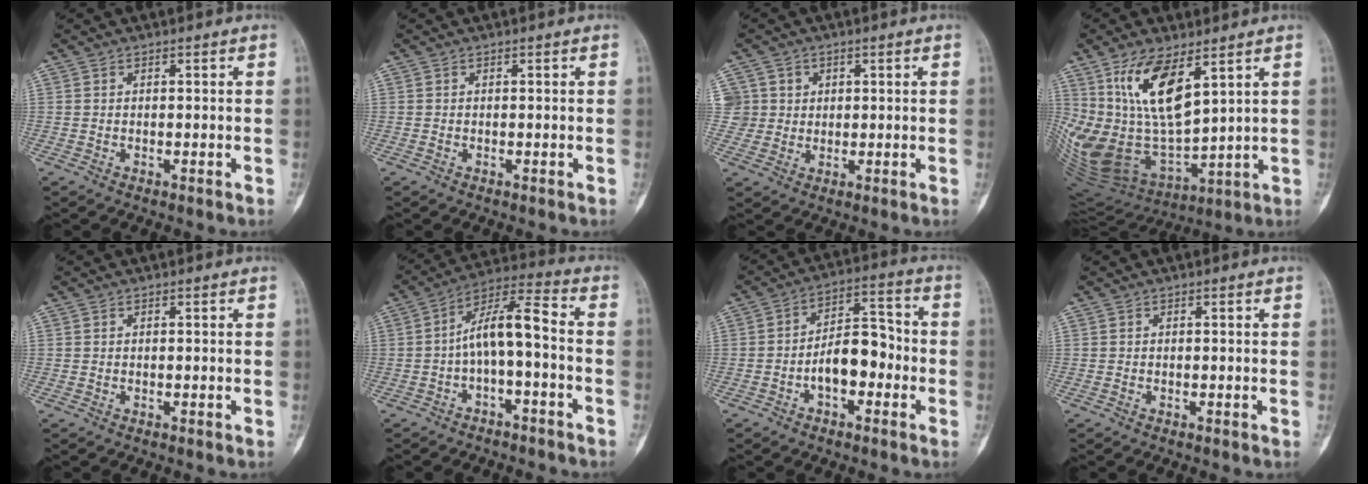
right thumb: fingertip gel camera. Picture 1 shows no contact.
{"total": 0.0}
{"total": 5.2, "force": [1.6, 5.0, 0.0], "torque": [0.032, -0.001, 0.030]}
{"total": 22.4, "force": [8.1, 10.5, 18.0], "torque": [-0.351, -0.045, 0.172]}
{"total": 0.0}
{"total": 9.8, "force": [-2.2, 3.4, 8.9], "torque": [-0.161, 0.070, -0.042]}
{"total": 9.6, "force": [-2.8, 5.5, 7.4], "torque": [-0.098, 0.043, -0.055]}
{"total": 0.0}